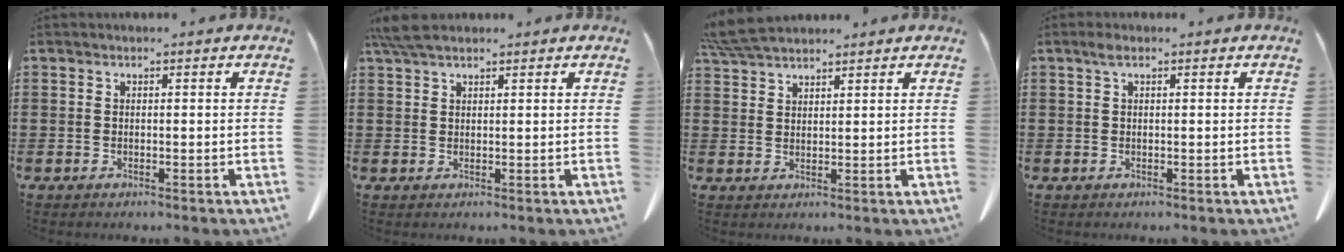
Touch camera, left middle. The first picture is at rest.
{"total": 4.0, "force": [3.0, 1.0, 2.4], "torque": [-0.055, 0.000, 0.059]}
{"total": 5.4, "force": [4.9, 0.8, 2.2], "torque": [-0.058, -0.010, 0.094]}
{"total": 1.2, "force": [0.6, 0.4, 1.0], "torque": [-0.023, 0.003, 0.010]}